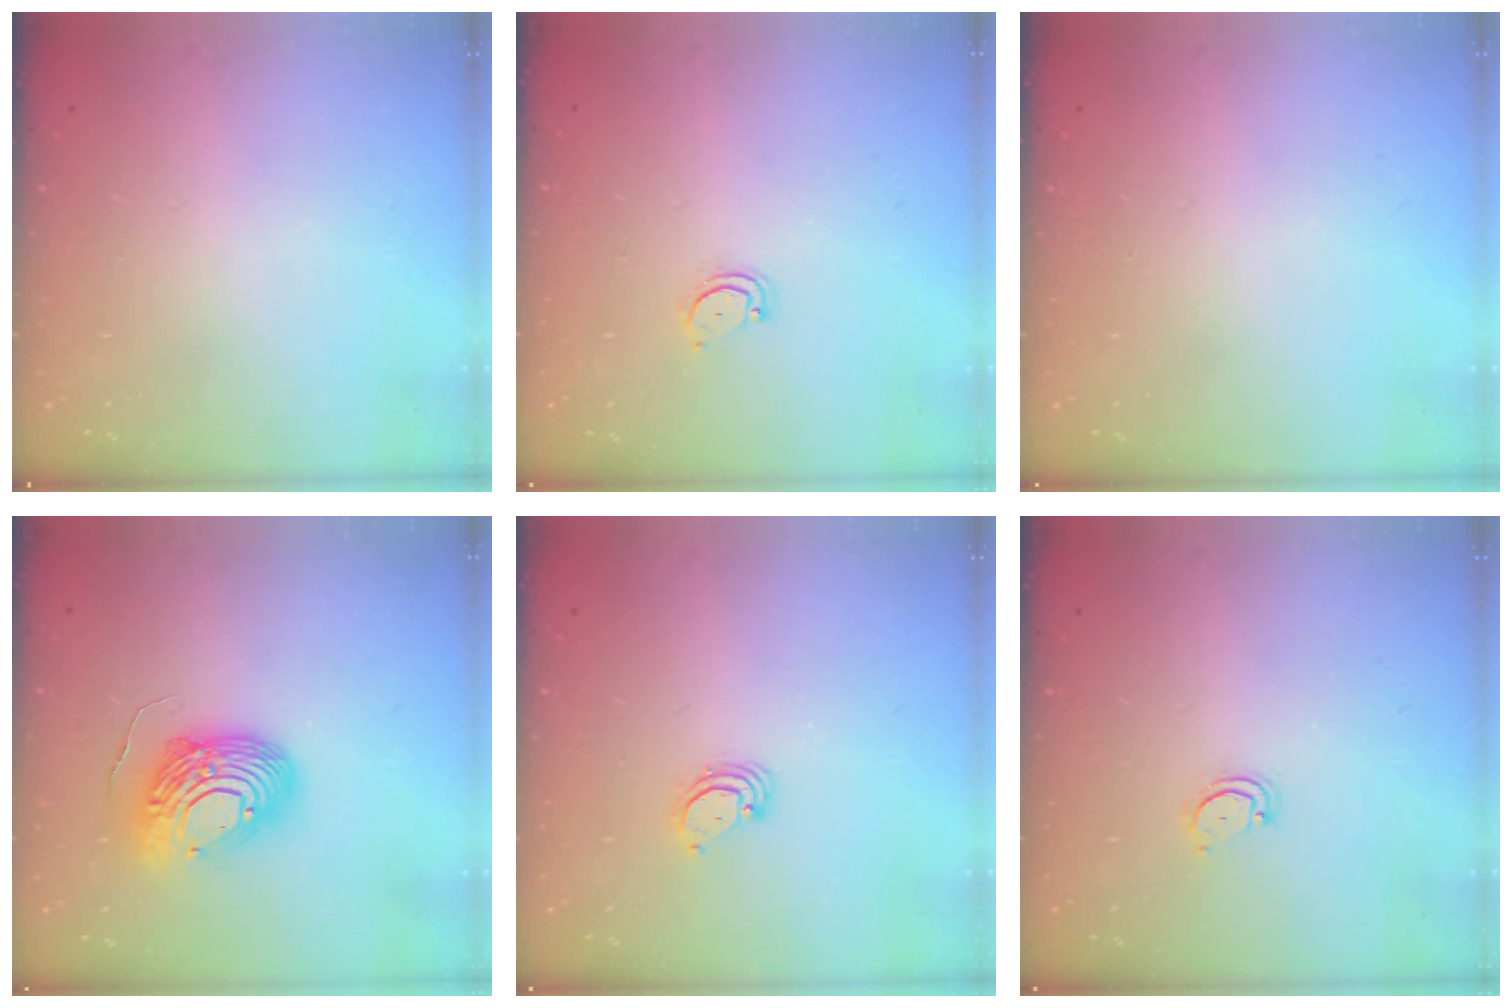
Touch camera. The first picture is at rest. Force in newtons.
{"total": 2.8, "press": 2.8, "slide": 0.3}
{"total": 0.0}
{"total": 14.4, "press": 14.4, "slide": 1.1}
{"total": 2.9, "press": 2.9, "slide": 0.3}
{"total": 2.8, "press": 2.8, "slide": 0.3}